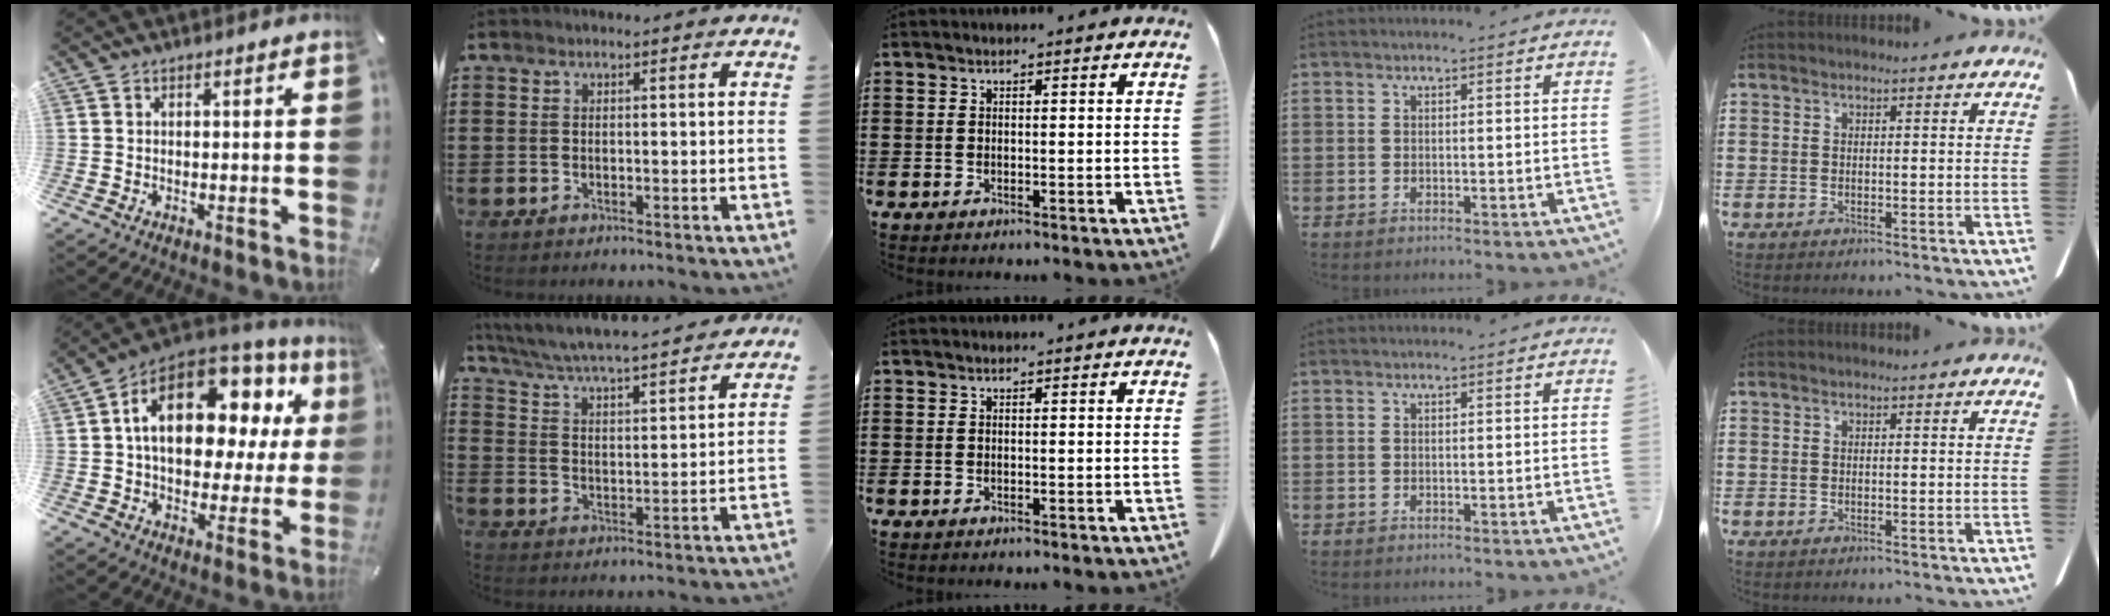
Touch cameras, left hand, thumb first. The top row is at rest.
{"thumb": {"total": 19.6, "force": [6.5, 11.9, 14.2], "torque": [-0.228, -0.029, 0.109]}, "index": {"total": 4.8, "force": [4.6, -0.3, 1.4], "torque": [-0.052, -0.039, 0.071]}}